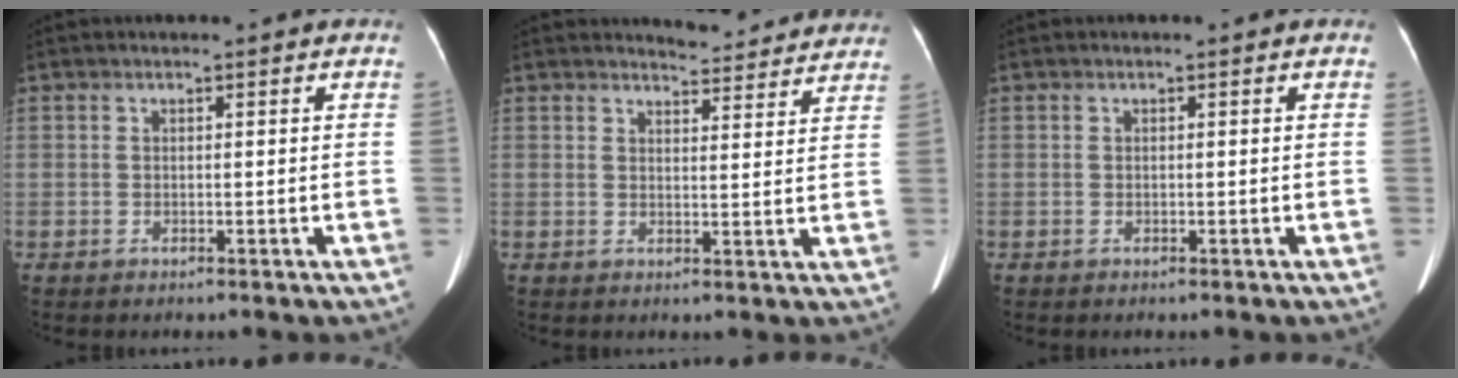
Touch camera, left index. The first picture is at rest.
{"total": 7.5, "force": [7.3, 1.3, 0.5], "torque": [0.002, -0.002, 0.076]}
{"total": 0.0}